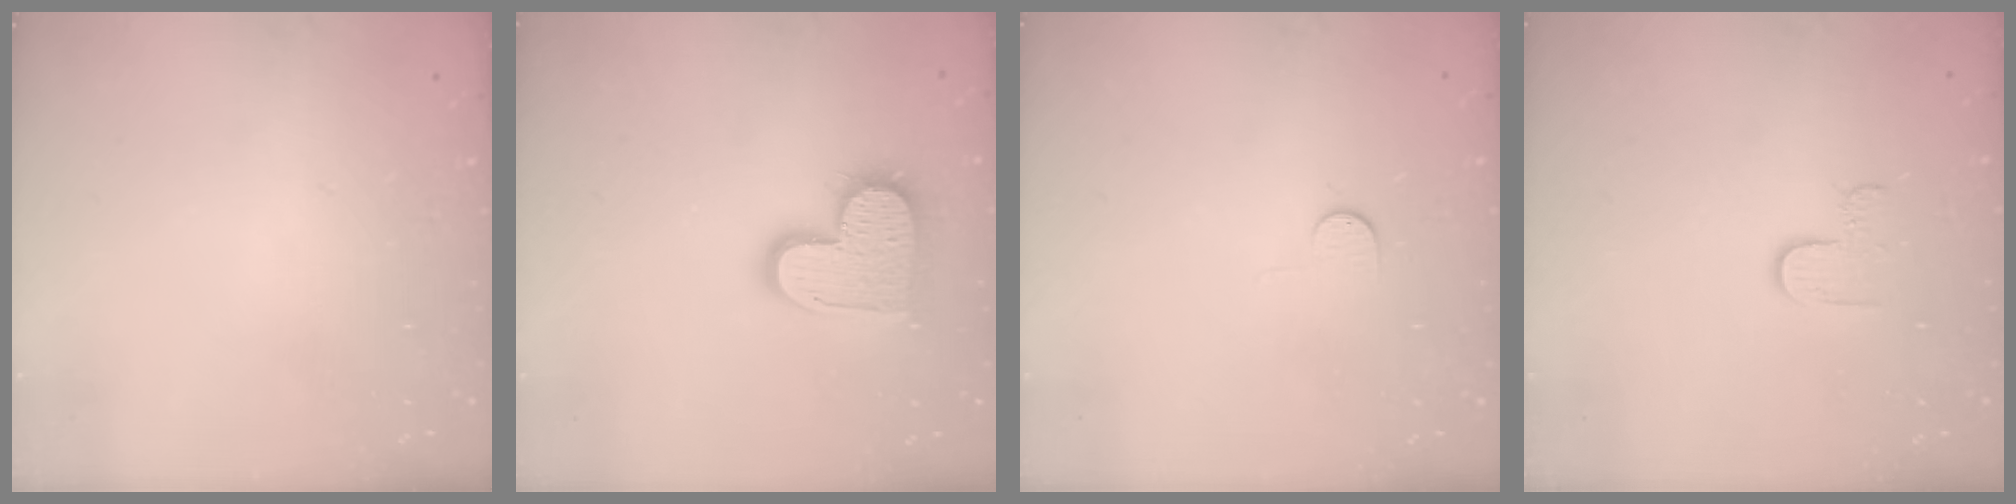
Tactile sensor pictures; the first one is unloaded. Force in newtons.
{"total": 14.0, "press": 13.9, "slide": 0.8}
{"total": 4.9, "press": 4.9, "slide": 0.5}
{"total": 2.9, "press": 2.9, "slide": 0.3}